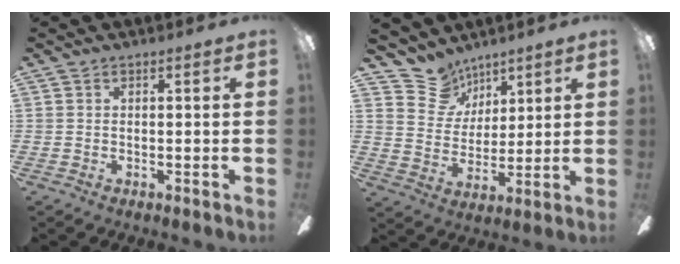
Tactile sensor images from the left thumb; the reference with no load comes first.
{"total": 10.4, "force": [7.8, 6.8, 0.7], "torque": [-0.033, -0.055, 0.153]}